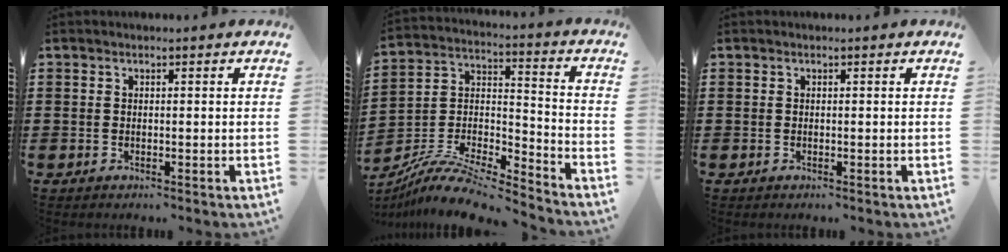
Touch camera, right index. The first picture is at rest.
{"total": 10.3, "force": [-9.2, 1.9, 4.4], "torque": [-0.086, 0.017, -0.182]}
{"total": 0.0}